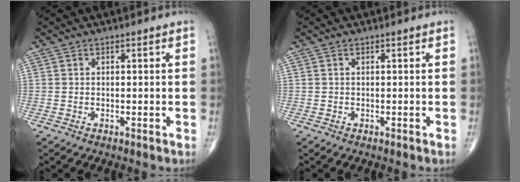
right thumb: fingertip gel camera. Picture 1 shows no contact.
{"total": 0.0}